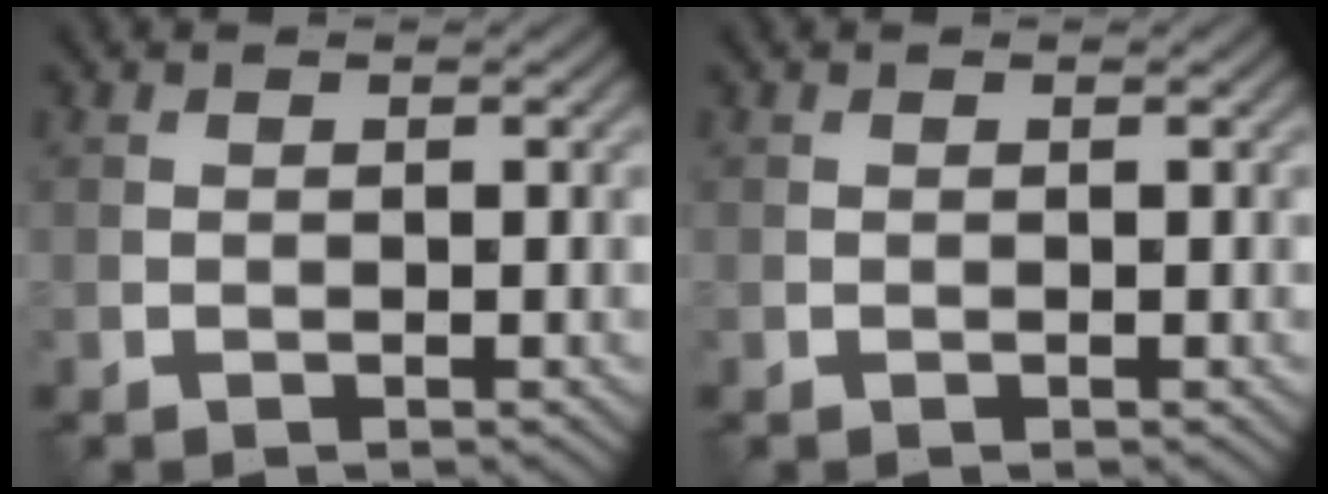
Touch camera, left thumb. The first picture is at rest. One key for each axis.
{"total": 0.0}